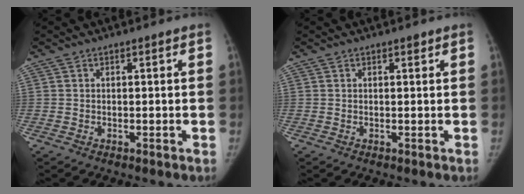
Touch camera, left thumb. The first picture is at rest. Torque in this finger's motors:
{"motor_torque": [0.17, -0.06, 0.35, -0.52, 0.03]}